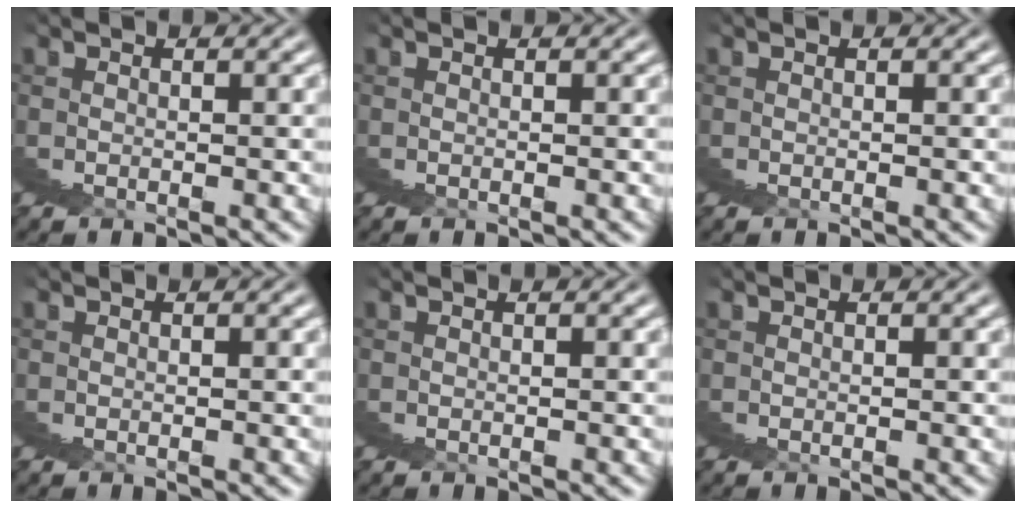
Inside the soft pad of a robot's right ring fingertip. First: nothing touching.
{"total": 0.0}
{"total": 0.0}
{"total": 0.0}
{"total": 0.0}
{"total": 0.0}